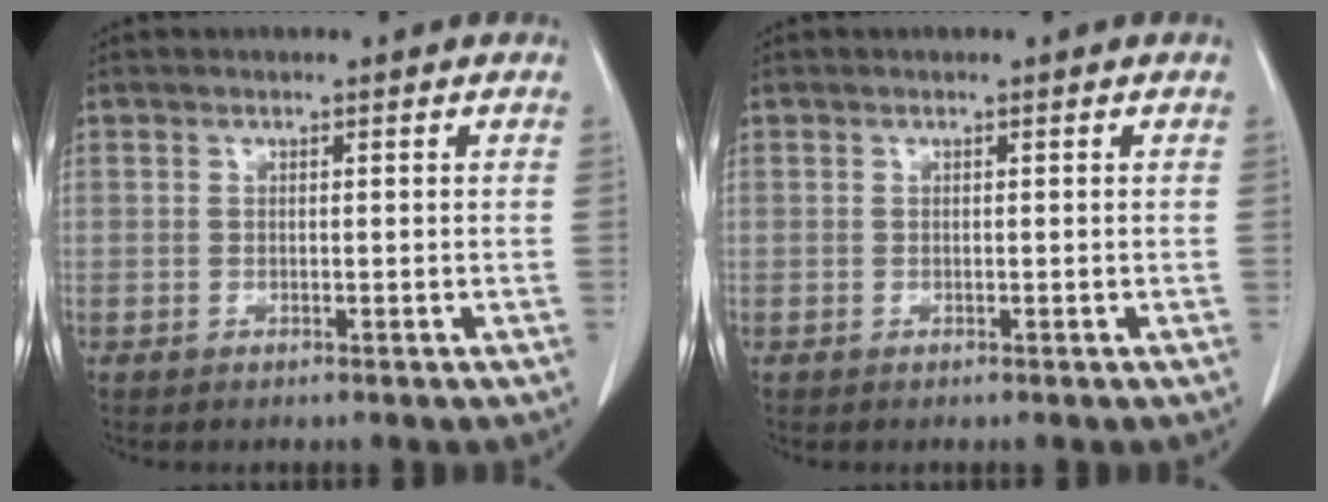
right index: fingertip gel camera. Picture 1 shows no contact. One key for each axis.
{"total": 0.0}